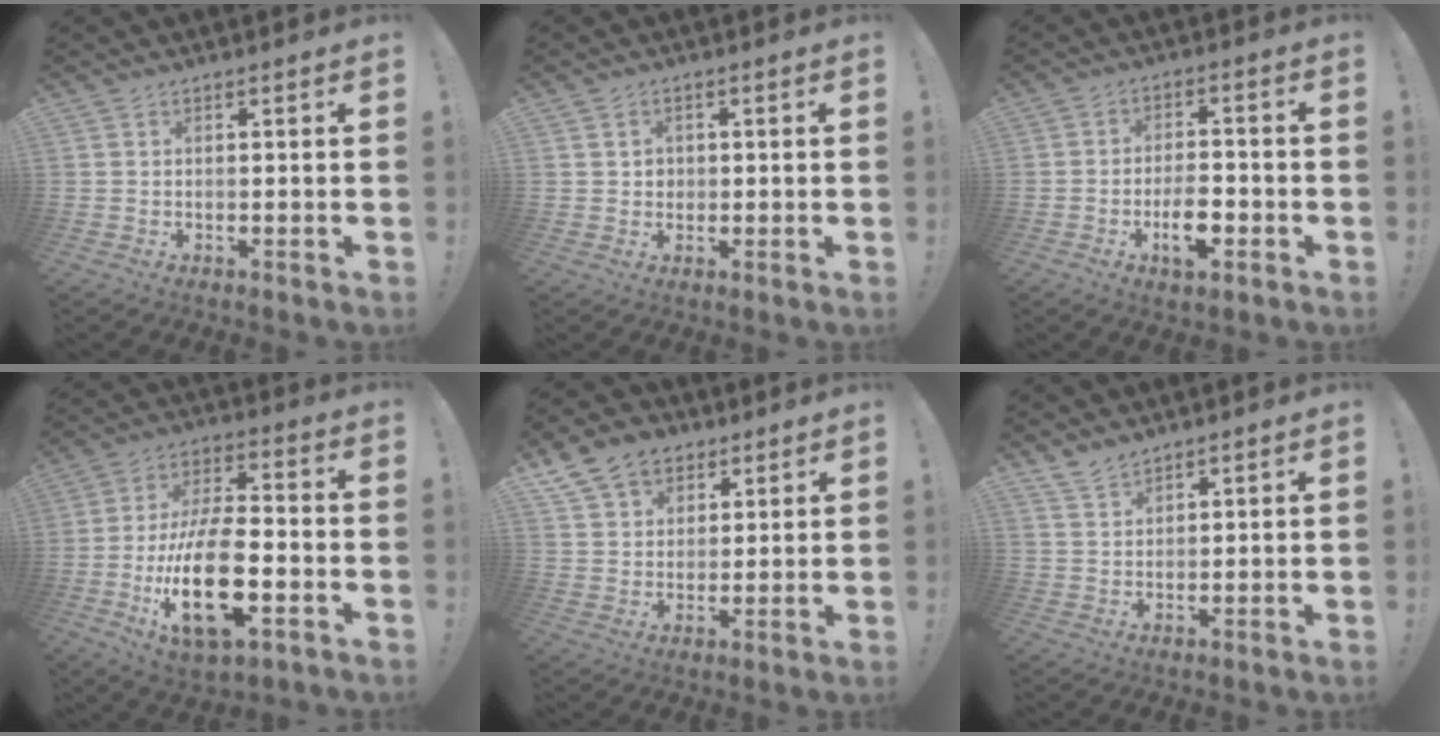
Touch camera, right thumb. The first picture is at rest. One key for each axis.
{"total": 2.7, "fx": 0.8, "fy": 2.5, "fz": 0.6, "tx": -0.008, "ty": -0.002, "tz": 0.013}
{"total": 8.2, "fx": -3.4, "fy": 4.4, "fz": 6.0, "tx": -0.092, "ty": 0.011, "tz": -0.060}
{"total": 21.6, "fx": -6.4, "fy": 9.5, "fz": 18.4, "tx": -0.348, "ty": 0.022, "tz": -0.104}
{"total": 11.5, "fx": 6.7, "fy": 8.4, "fz": 3.8, "tx": -0.059, "ty": -0.038, "tz": 0.133}
{"total": 4.9, "fx": 4.3, "fy": 1.9, "fz": 1.4, "tx": -0.024, "ty": -0.027, "tz": 0.081}